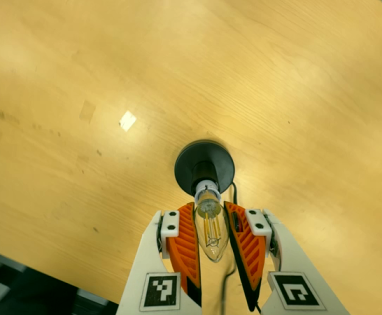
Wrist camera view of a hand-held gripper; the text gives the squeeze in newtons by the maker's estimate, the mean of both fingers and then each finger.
{"total": 13.0, "left": 12.2, "right": 13.7}